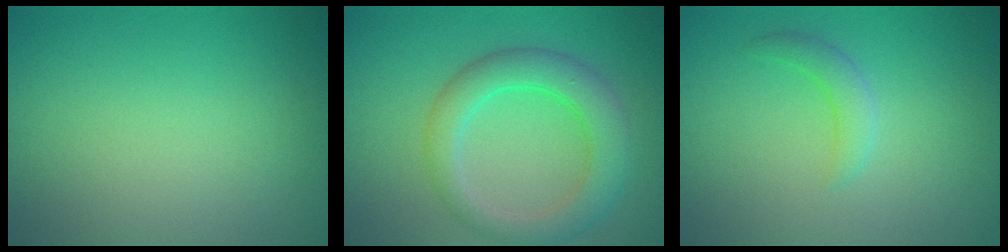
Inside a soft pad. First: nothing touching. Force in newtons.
{"total": 5.3, "press": 5.3, "slide": 0.2}
{"total": 1.8, "press": 1.8, "slide": 0.1}